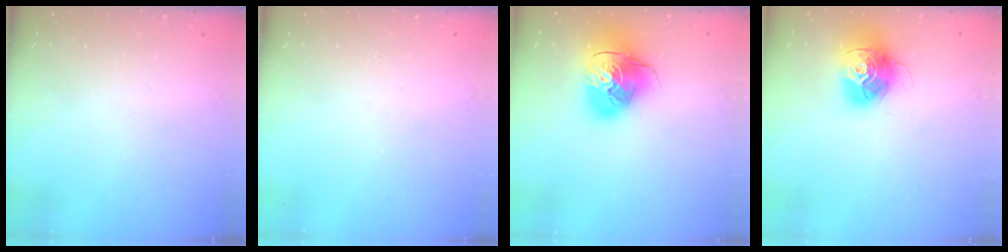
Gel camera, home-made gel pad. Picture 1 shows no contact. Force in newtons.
{"total": 0.0}
{"total": 16.2, "press": 16.0, "slide": 2.4}
{"total": 15.7, "press": 15.6, "slide": 1.6}